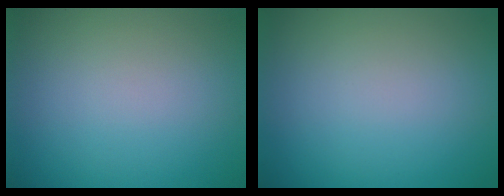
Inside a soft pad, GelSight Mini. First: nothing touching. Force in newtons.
{"total": 0.0}